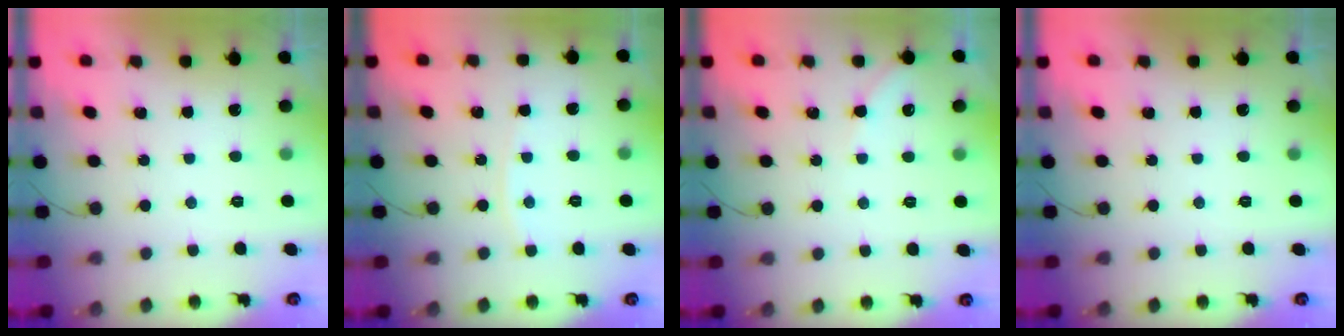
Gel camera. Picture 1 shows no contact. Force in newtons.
{"total": 2.3, "press": 2.2, "slide": 0.3}
{"total": 3.3, "press": 3.2, "slide": 0.4}
{"total": 0.0}